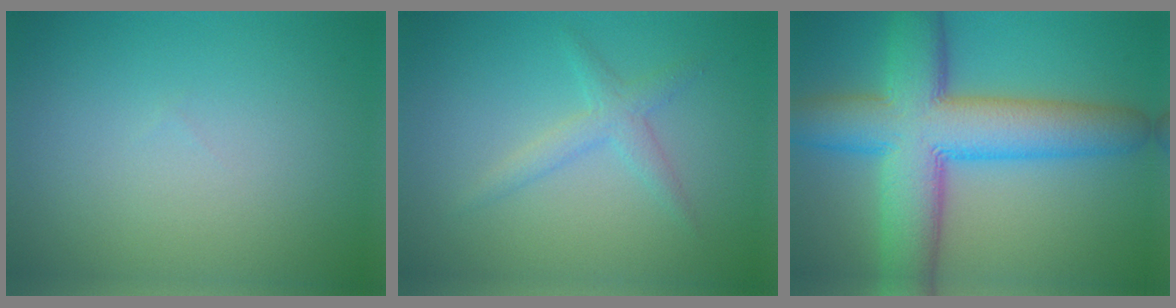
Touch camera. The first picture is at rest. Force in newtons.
{"total": 2.0, "press": 2.0, "slide": 0.1}
{"total": 11.7, "press": 11.7, "slide": 0.1}